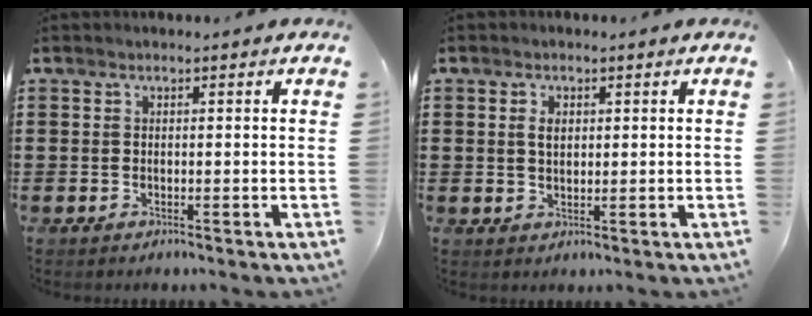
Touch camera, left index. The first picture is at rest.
{"total": 2.2, "force": [0.7, 1.3, 1.7], "torque": [-0.037, 0.007, 0.011]}